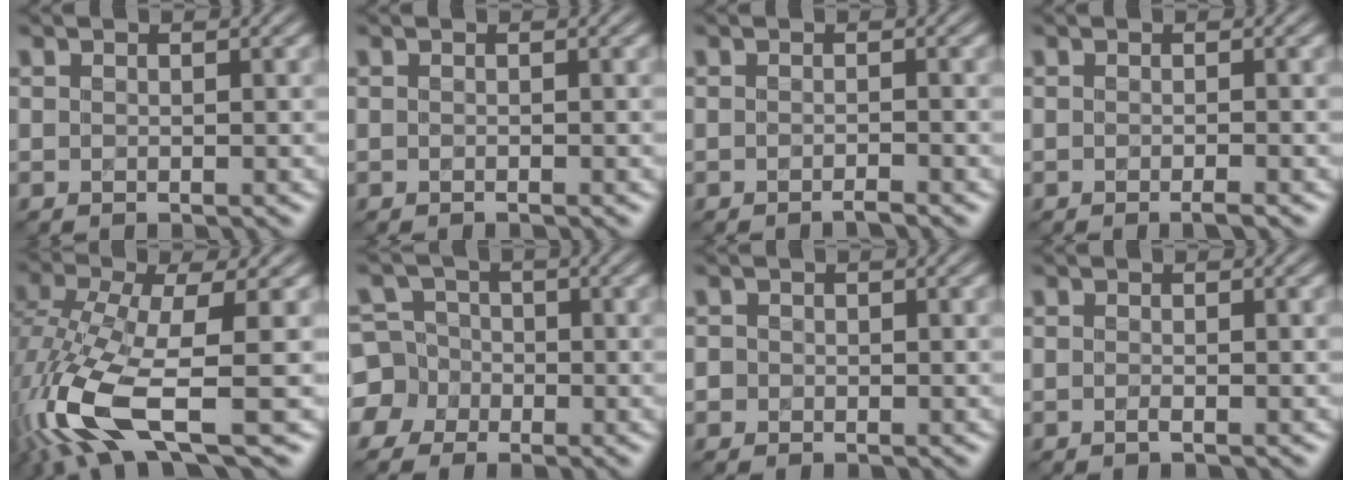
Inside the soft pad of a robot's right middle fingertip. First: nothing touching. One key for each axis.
{"total": 0.0}
{"total": 1.0, "fx": -0.8, "fy": -0.1, "fz": 0.5, "tx": -0.004, "ty": 0.004, "tz": -0.018}
{"total": 1.2, "fx": -0.7, "fy": 0.1, "fz": 1.0, "tx": -0.009, "ty": 0.004, "tz": -0.013}
{"total": 10.7, "fx": -3.6, "fy": 3.6, "fz": 9.5, "tx": -0.223, "ty": -0.006, "tz": -0.067}
{"total": 5.7, "fx": -2.4, "fy": 5.1, "fz": 0.9, "tx": -0.012, "ty": 0.015, "tz": -0.068}
{"total": 0.5, "fx": -0.2, "fy": 0.3, "fz": -0.3, "tx": 0.008, "ty": 0.005, "tz": -0.002}
{"total": 0.5, "fx": -0.3, "fy": 0.1, "fz": 0.4, "tx": -0.005, "ty": 0.003, "tz": -0.005}